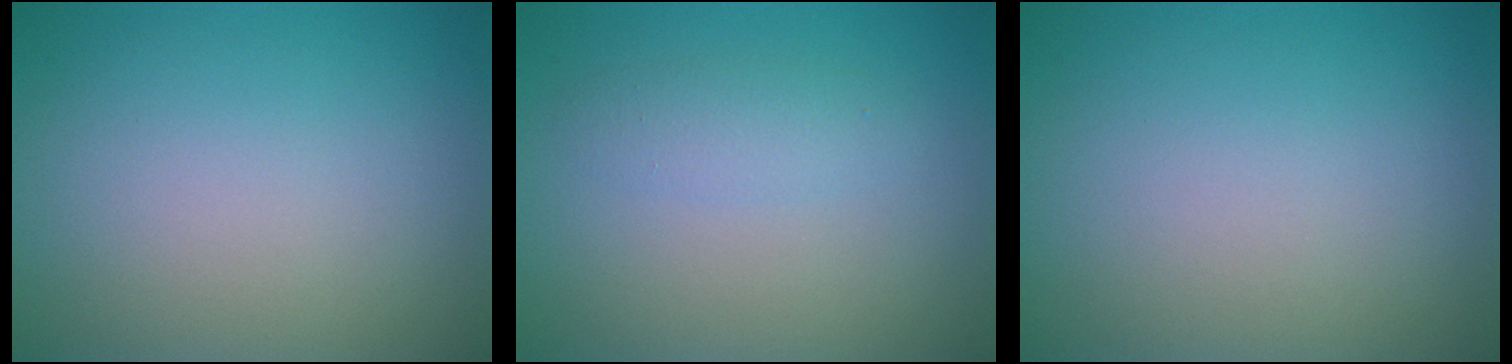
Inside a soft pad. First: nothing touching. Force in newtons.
{"total": 1.6, "press": 1.6, "slide": 0.0}
{"total": 0.0}